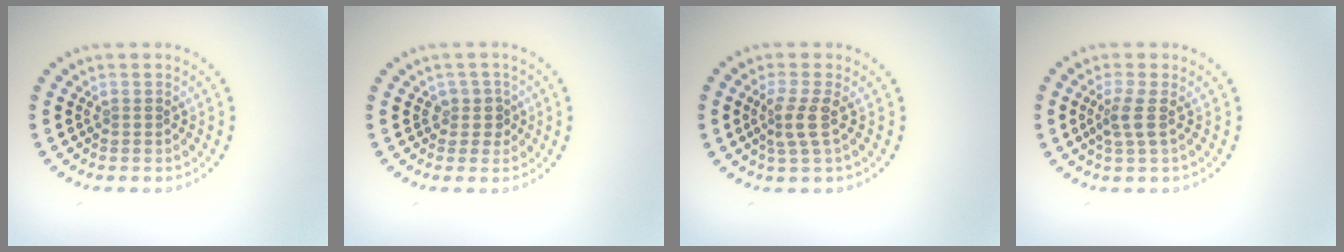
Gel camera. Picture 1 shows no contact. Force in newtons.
{"total": 1.6, "press": 1.3, "slide": 0.9}
{"total": 2.4, "press": 1.7, "slide": 1.7}
{"total": 2.1, "press": 1.6, "slide": 1.4}